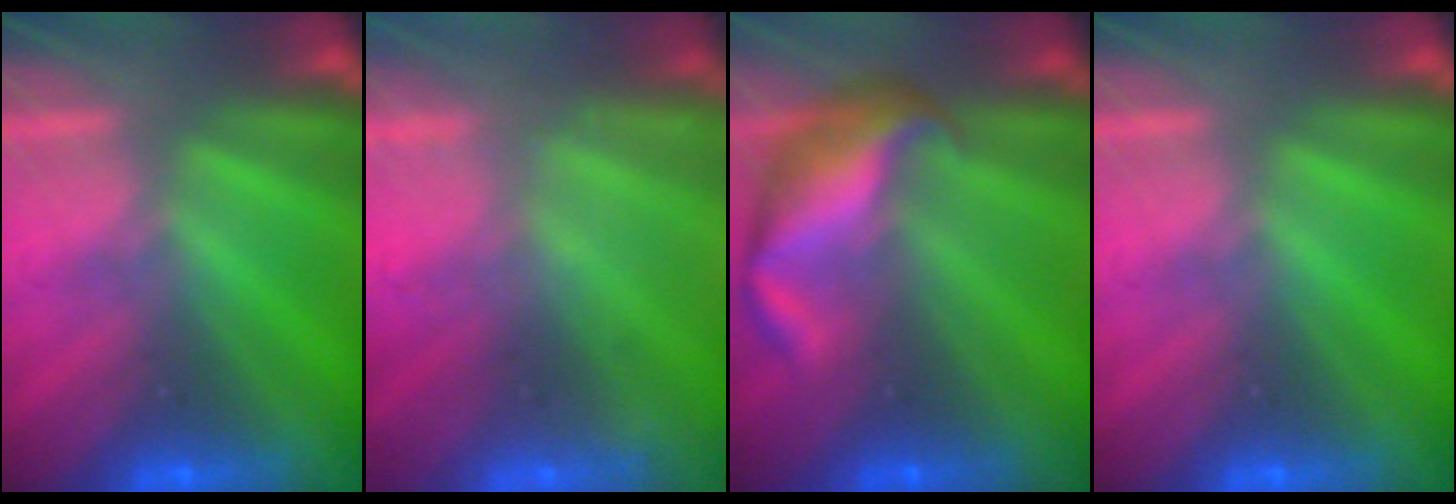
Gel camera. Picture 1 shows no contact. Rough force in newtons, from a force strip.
{"total": 2.1}
{"total": 7.0}
{"total": 0.0}